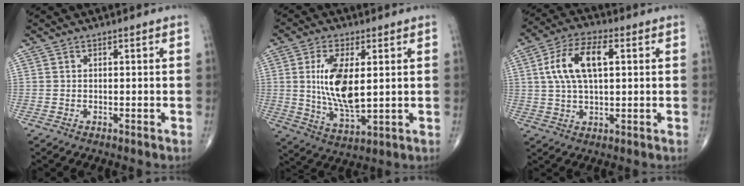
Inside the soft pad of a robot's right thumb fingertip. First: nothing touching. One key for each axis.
{"total": 12.5, "fx": 1.8, "fy": 5.3, "fz": 11.2, "tx": -0.213, "ty": -0.022, "tz": 0.042}
{"total": 11.5, "fx": 2.6, "fy": 5.4, "fz": 9.8, "tx": -0.194, "ty": 0.016, "tz": 0.046}